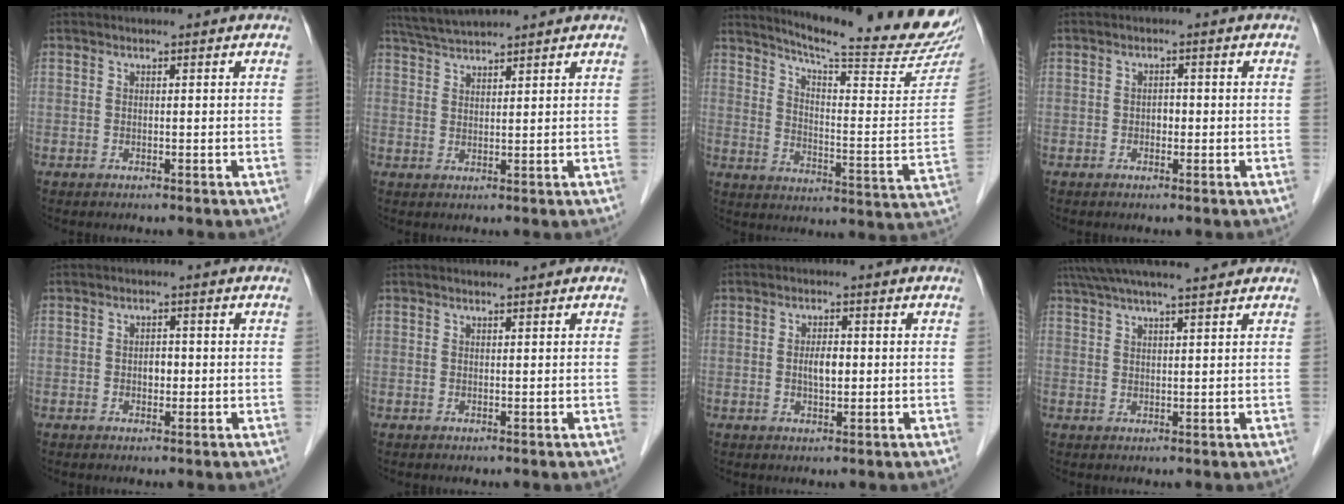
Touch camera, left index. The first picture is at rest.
{"total": 5.7, "force": [5.3, -0.1, 2.1], "torque": [-0.041, 0.030, 0.100]}
{"total": 24.3, "force": [22.2, 0.1, 9.9], "torque": [-0.148, -0.101, 0.283]}
{"total": 1.3, "force": [-0.4, 0.9, 0.8], "torque": [-0.011, 0.002, -0.007]}
{"total": 1.7, "force": [-0.4, 1.1, 1.3], "torque": [-0.019, 0.001, -0.005]}
{"total": 1.0, "force": [0.9, 0.0, 0.5], "torque": [-0.008, 0.006, 0.018]}
{"total": 2.9, "force": [-0.1, 1.2, 2.7], "torque": [-0.049, 0.000, 0.000]}
{"total": 11.3, "force": [9.8, 0.5, 5.6], "torque": [-0.098, 0.035, 0.143]}